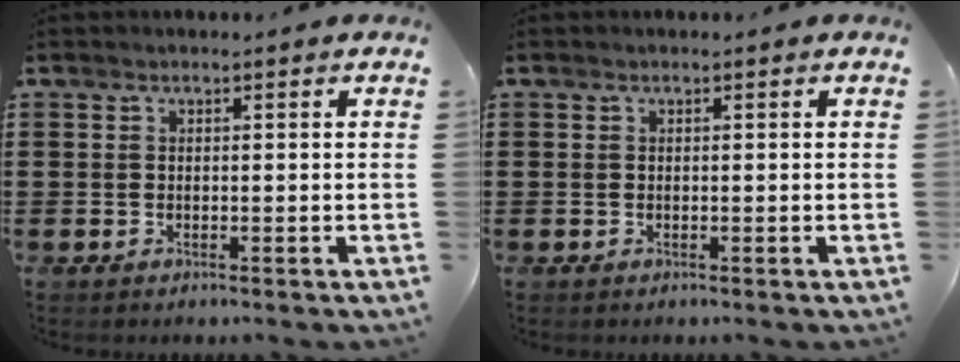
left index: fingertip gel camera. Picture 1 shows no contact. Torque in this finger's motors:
{"motor_torque": [-0.01, -0.05, 0.02, 0.01]}